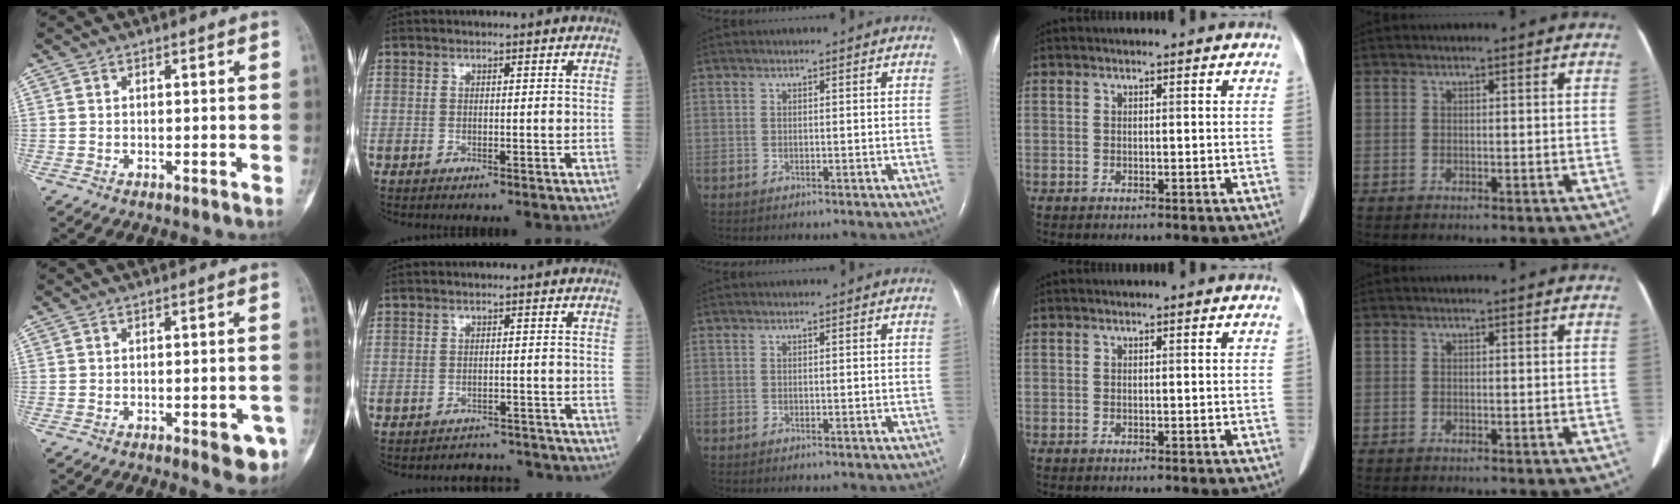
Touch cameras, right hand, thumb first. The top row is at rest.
{"thumb": {"total": 5.5, "force": [-2.4, 2.1, 4.5], "torque": [-0.039, 0.009, -0.023]}, "index": {"total": 5.8, "force": [-5.6, 1.3, -0.7], "torque": [0.012, 0.012, -0.071]}}